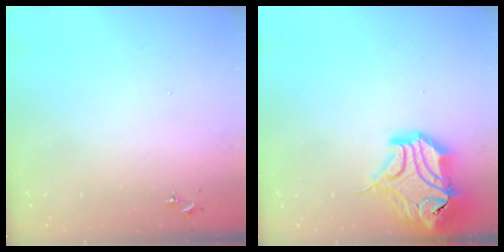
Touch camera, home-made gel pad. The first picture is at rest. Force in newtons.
{"total": 20.0, "press": 19.8, "slide": 2.7}